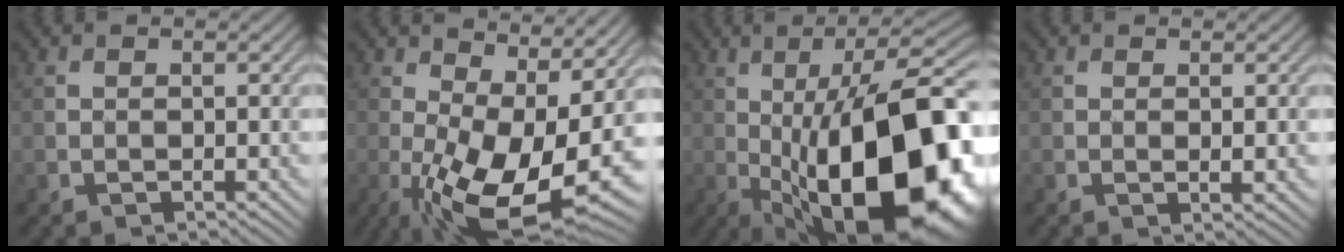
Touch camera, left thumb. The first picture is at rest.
{"total": 13.6, "force": [-0.8, 5.5, 12.4], "torque": [-0.218, -0.013, -0.004]}
{"total": 22.2, "force": [-4.0, 8.3, 20.2], "torque": [-0.272, 0.018, -0.068]}
{"total": 1.3, "force": [0.3, 0.1, 1.2], "torque": [-0.019, 0.000, 0.004]}